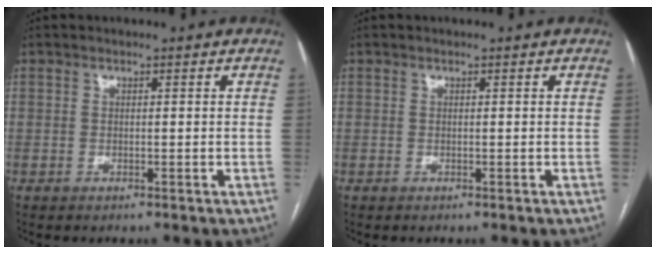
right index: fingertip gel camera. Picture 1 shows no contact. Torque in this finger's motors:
{"motor_torque": [0.00, 0.00, 0.00, 0.00]}